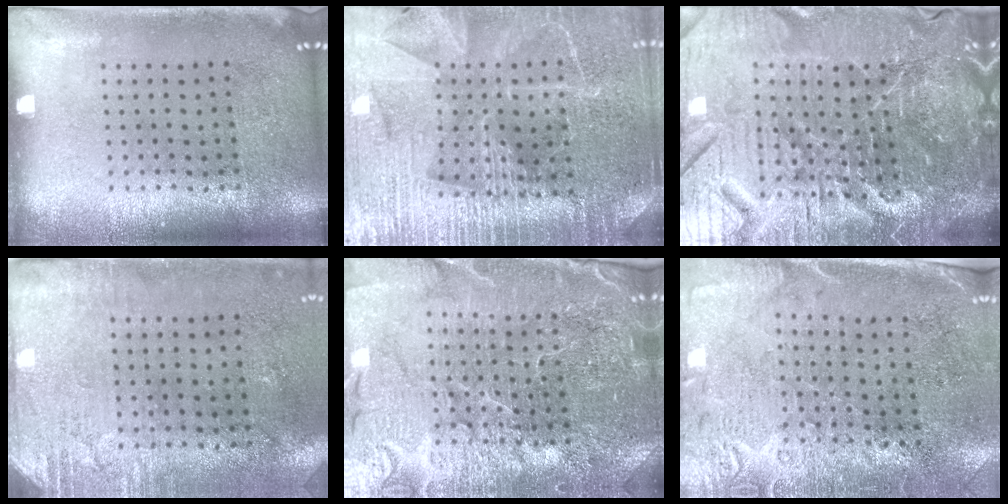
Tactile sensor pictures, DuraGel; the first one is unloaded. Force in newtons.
{"total": 4.1, "press": 3.9, "slide": 1.4}
{"total": 7.3, "press": 6.5, "slide": 3.4}
{"total": 2.8, "press": 2.3, "slide": 1.6}
{"total": 5.0, "press": 4.7, "slide": 1.8}
{"total": 2.7, "press": 2.4, "slide": 1.2}